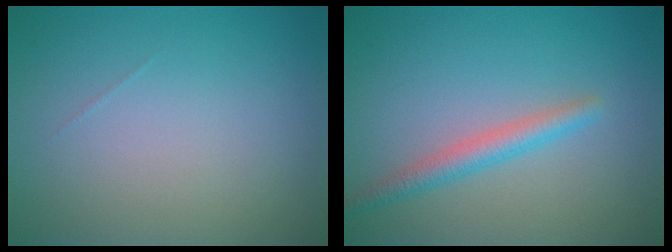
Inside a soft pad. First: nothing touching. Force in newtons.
{"total": 2.4, "press": 2.4, "slide": 0.1}